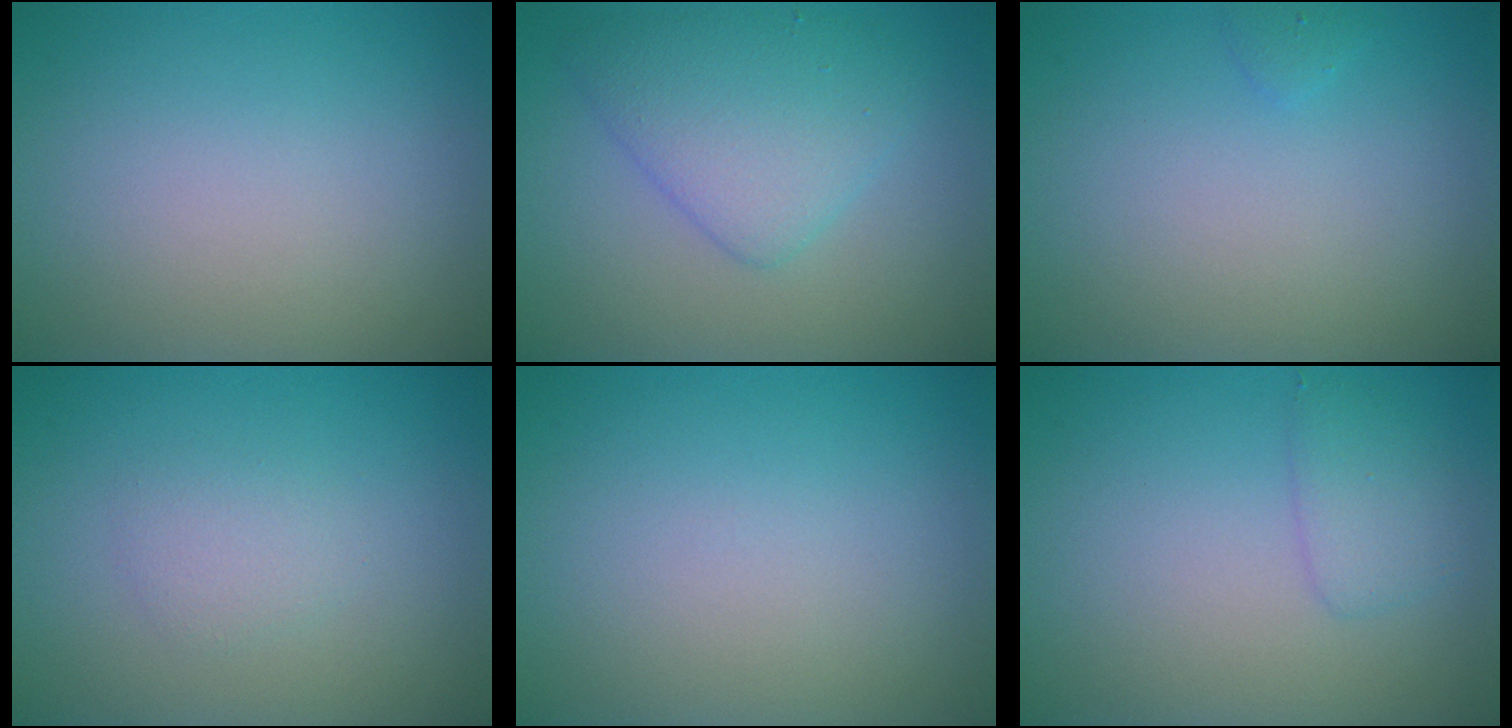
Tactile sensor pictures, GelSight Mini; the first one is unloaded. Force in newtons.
{"total": 4.5, "press": 4.5, "slide": 0.2}
{"total": 0.5, "press": 0.5, "slide": 0.1}
{"total": 1.5, "press": 1.5, "slide": 0.0}
{"total": 0.0}
{"total": 1.7, "press": 1.7, "slide": 0.1}